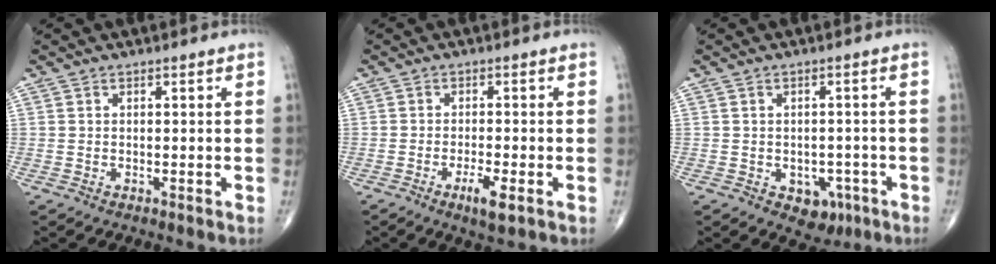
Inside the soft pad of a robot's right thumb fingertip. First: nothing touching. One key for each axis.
{"total": 4.1, "fx": -1.9, "fy": 0.7, "fz": 3.5, "tx": -0.067, "ty": -0.001, "tz": -0.034}
{"total": 5.4, "fx": -2.3, "fy": 3.9, "fz": 3.0, "tx": -0.012, "ty": 0.014, "tz": -0.022}